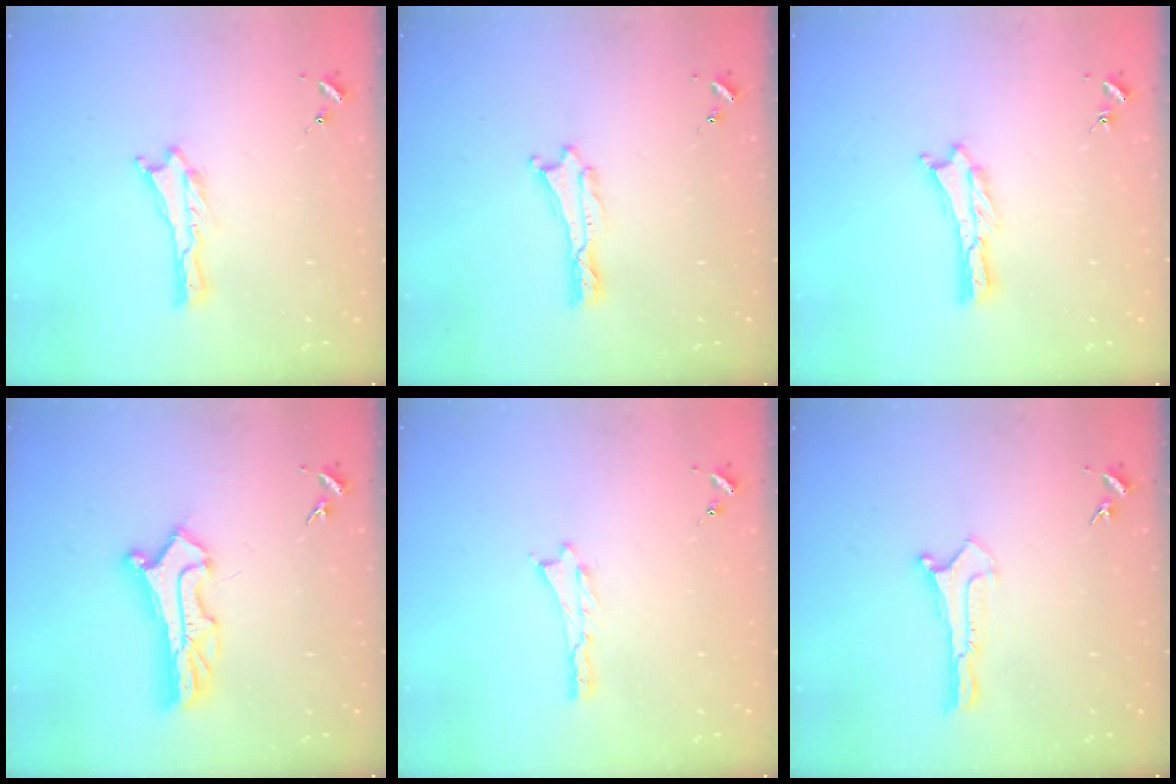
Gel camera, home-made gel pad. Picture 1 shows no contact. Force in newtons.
{"total": 0.0}
{"total": 0.0}
{"total": 6.7, "press": 6.7, "slide": 0.6}
{"total": 0.0}
{"total": 0.0}